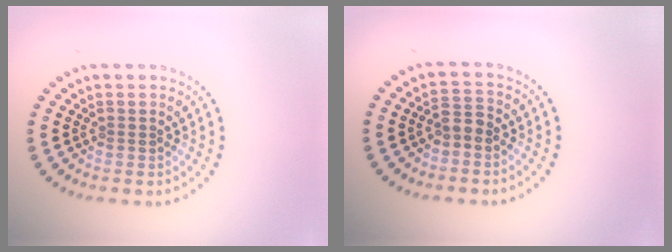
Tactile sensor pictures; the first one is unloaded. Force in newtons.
{"total": 1.5, "press": 1.4, "slide": 0.7}